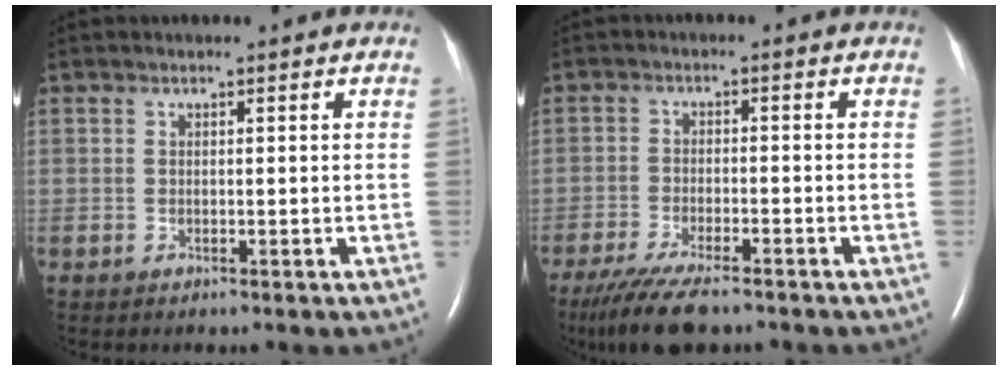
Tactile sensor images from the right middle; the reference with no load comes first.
{"total": 9.6, "force": [-7.5, 1.9, 5.7], "torque": [-0.101, -0.023, -0.124]}